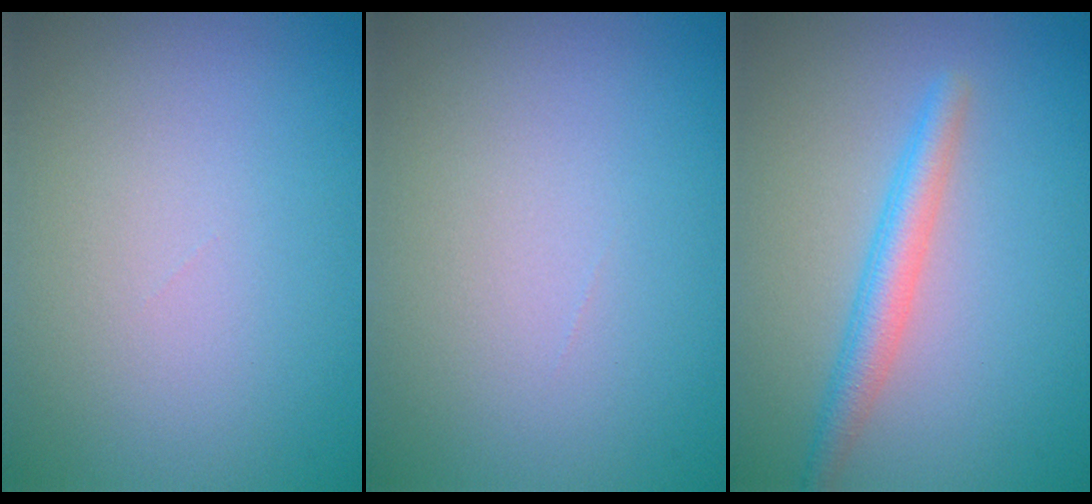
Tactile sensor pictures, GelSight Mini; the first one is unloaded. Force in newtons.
{"total": 0.0}
{"total": 2.8, "press": 2.8, "slide": 0.1}